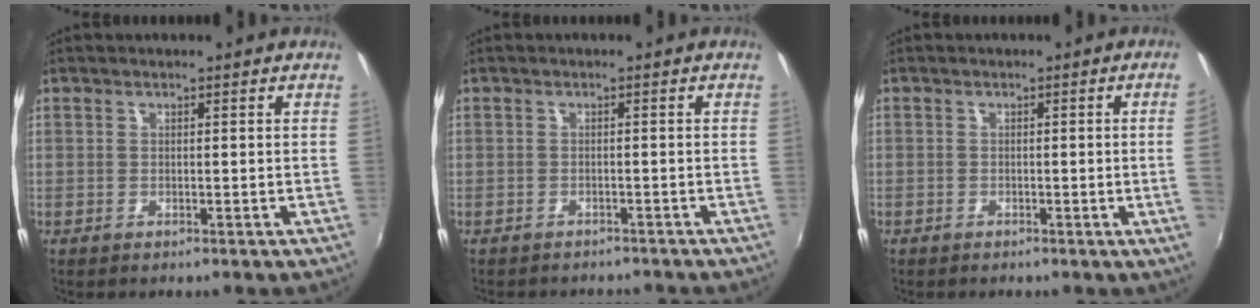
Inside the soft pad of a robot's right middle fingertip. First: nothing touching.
{"total": 3.6, "force": [-3.2, 1.4, 0.8], "torque": [-0.024, -0.006, -0.046]}
{"total": 2.3, "force": [-0.3, -1.3, 1.9], "torque": [-0.033, -0.010, 0.001]}